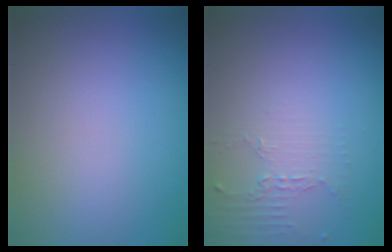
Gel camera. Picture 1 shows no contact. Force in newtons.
{"total": 2.0, "press": 1.5, "slide": 1.4}